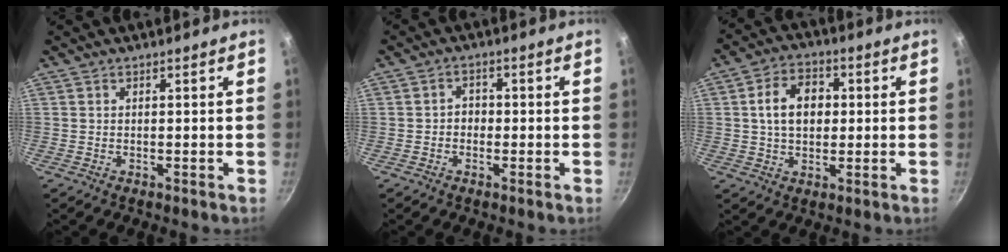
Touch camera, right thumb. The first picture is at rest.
{"total": 2.3, "force": [-0.6, 1.9, 1.1], "torque": [-0.002, 0.010, -0.012]}
{"total": 9.3, "force": [1.1, 6.6, 6.4], "torque": [-0.086, 0.014, 0.012]}